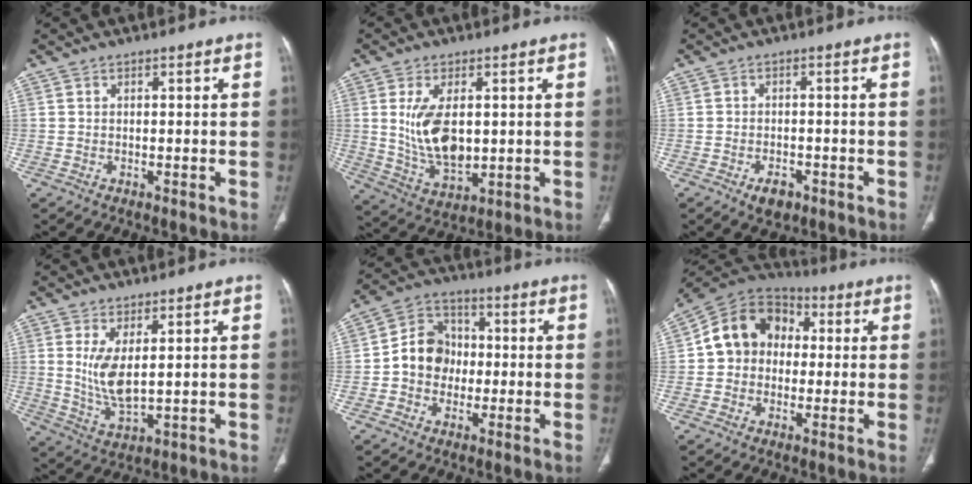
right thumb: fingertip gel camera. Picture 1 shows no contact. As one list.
[{"total": 11.3, "force": [1.4, 6.1, 9.5], "torque": [-0.167, -0.019, 0.042]}, {"total": 3.7, "force": [-2.0, 2.2, 2.1], "torque": [-0.027, 0.006, -0.026]}, {"total": 7.0, "force": [1.7, 2.6, 6.3], "torque": [-0.128, -0.026, 0.045]}, {"total": 9.6, "force": [-0.9, 8.3, 4.7], "torque": [-0.052, 0.031, -0.030]}, {"total": 12.8, "force": [1.2, 10.7, 6.9], "torque": [-0.090, 0.031, 0.006]}]